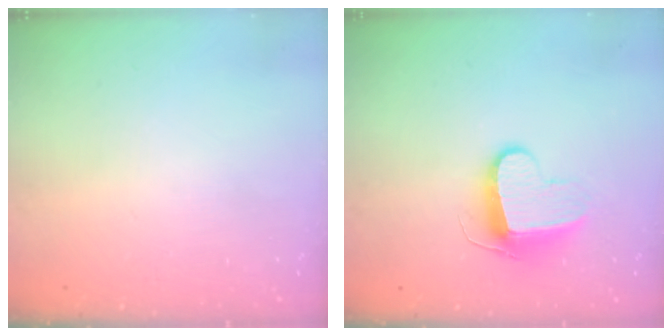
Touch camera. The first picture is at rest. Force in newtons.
{"total": 9.5, "press": 9.5, "slide": 0.4}